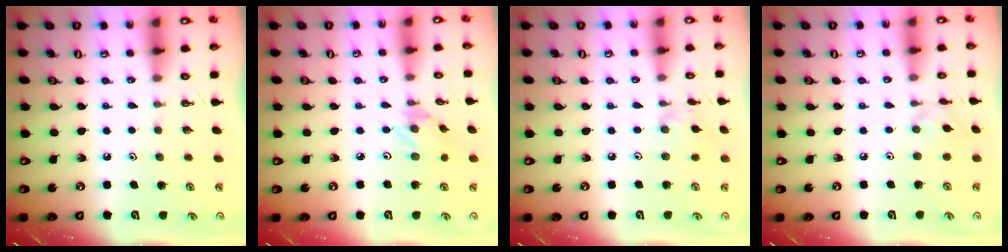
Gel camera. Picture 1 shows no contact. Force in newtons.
{"total": 1.3, "press": 1.3, "slide": 0.1}
{"total": 2.0, "press": 2.0, "slide": 0.4}
{"total": 1.6, "press": 1.5, "slide": 0.4}